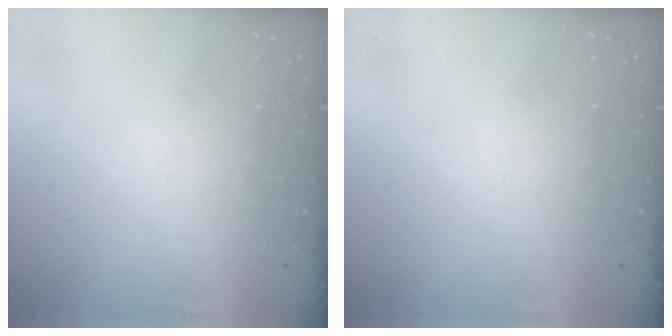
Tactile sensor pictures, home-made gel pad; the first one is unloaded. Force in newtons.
{"total": 0.0}